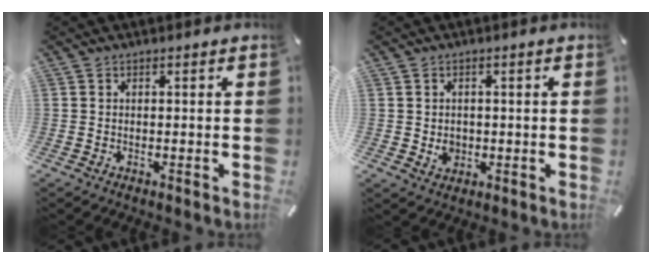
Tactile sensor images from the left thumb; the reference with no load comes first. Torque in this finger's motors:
{"motor_torque": [-0.01, 0.02, 0.11, 0.14, 0.00]}